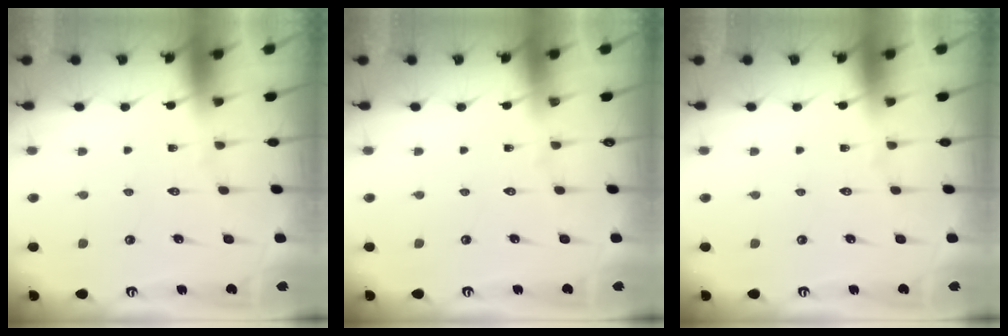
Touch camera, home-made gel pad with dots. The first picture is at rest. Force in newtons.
{"total": 0.0}
{"total": 0.0}